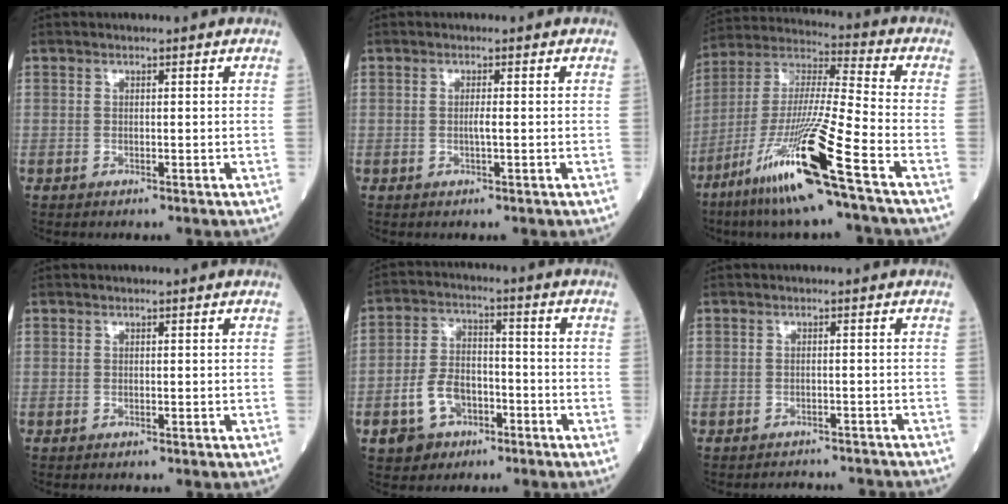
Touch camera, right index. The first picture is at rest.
{"total": 1.1, "force": [-0.2, -0.1, 1.1], "torque": [-0.022, -0.001, -0.003]}
{"total": 19.0, "force": [-9.9, -0.9, 16.1], "torque": [-0.350, -0.049, -0.194]}
{"total": 0.0}
{"total": 8.4, "force": [-3.7, 5.9, 4.7], "torque": [-0.110, 0.015, -0.058]}
{"total": 5.9, "force": [-5.8, 0.9, 0.5], "torque": [-0.001, 0.000, -0.066]}